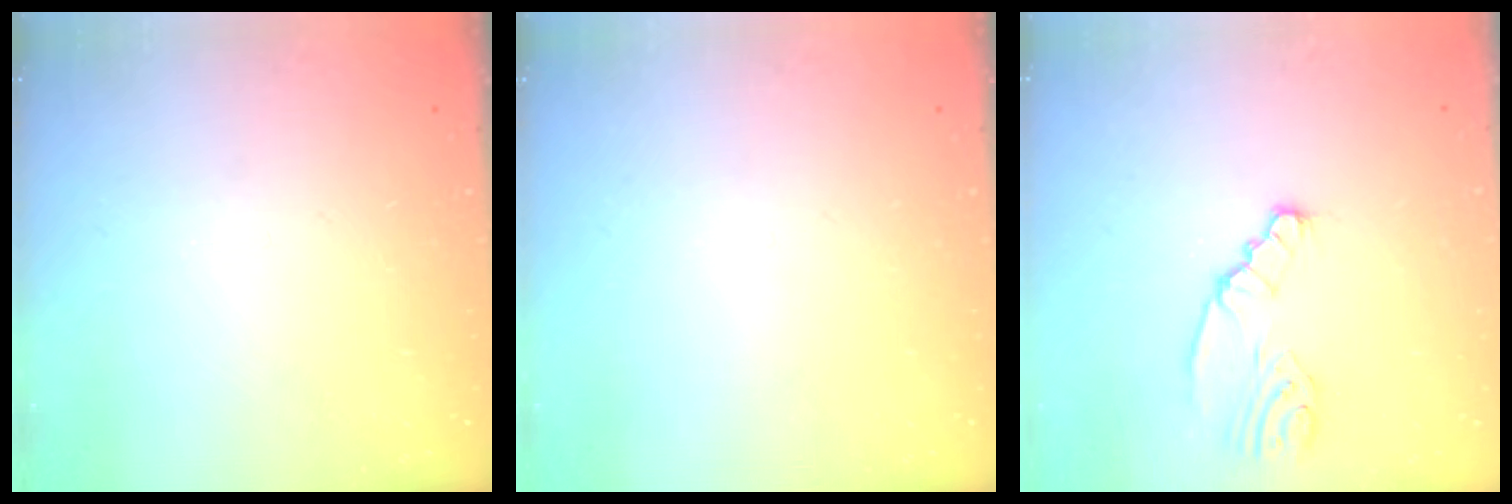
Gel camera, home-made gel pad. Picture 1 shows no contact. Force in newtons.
{"total": 0.0}
{"total": 2.4, "press": 2.4, "slide": 0.3}